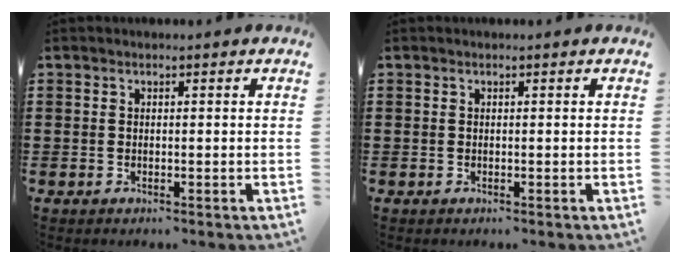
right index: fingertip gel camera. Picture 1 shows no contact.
{"total": 0.0}